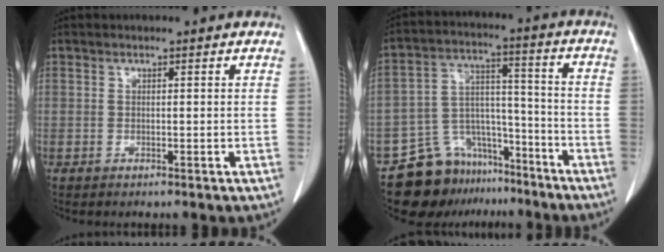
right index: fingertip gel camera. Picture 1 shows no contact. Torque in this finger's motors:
{"motor_torque": [-0.36, -0.24, -0.55, -0.21]}